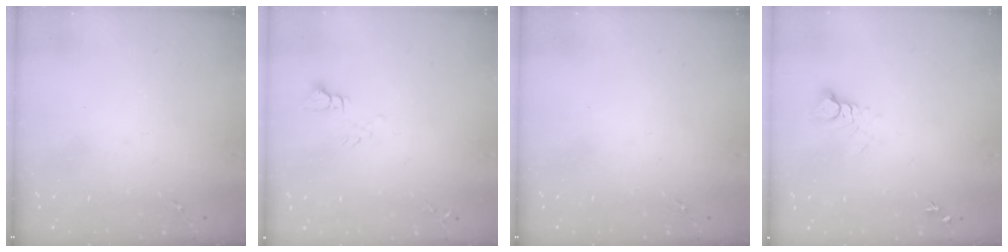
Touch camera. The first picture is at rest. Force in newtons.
{"total": 5.0, "press": 4.9, "slide": 0.5}
{"total": 0.0}
{"total": 3.9, "press": 3.9, "slide": 0.3}